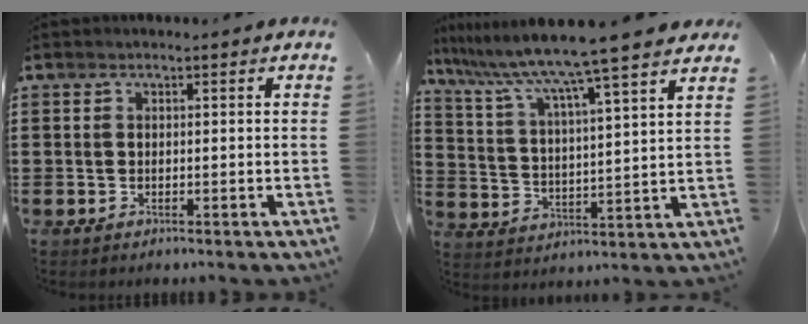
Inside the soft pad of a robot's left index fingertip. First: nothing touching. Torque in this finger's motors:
{"motor_torque": [1.17, -0.97, 1.01, 0.21]}